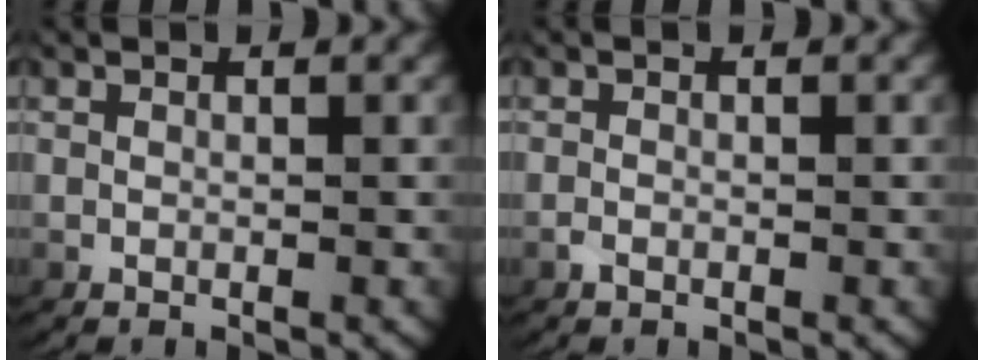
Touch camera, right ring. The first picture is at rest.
{"total": 0.7, "force": [-0.6, 0.2, 0.3], "torque": [-0.011, -0.005, -0.009]}